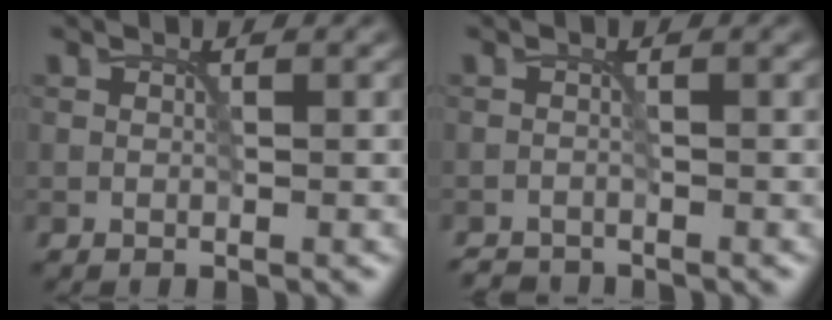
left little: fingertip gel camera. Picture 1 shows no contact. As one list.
[{"total": 1.8, "force": [-1.7, 0.2, 0.2], "torque": [0.001, -0.003, -0.031]}]